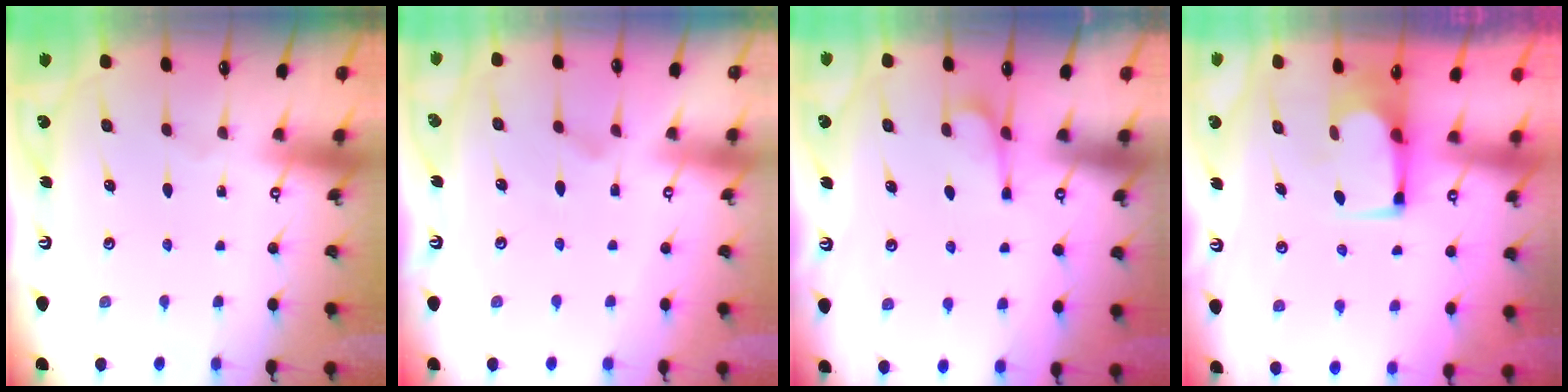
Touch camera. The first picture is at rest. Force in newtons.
{"total": 1.9, "press": 1.5, "slide": 1.2}
{"total": 2.4, "press": 2.3, "slide": 0.8}
{"total": 2.4, "press": 2.4, "slide": 0.2}